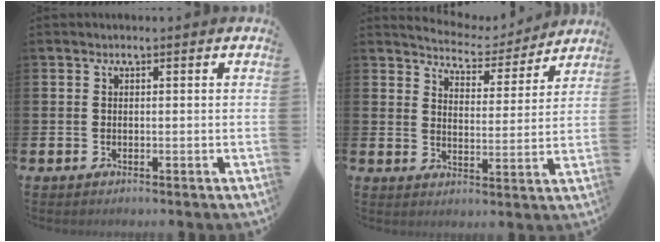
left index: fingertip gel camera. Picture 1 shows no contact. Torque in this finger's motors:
{"motor_torque": [0.91, -1.15, 0.08, -0.01]}